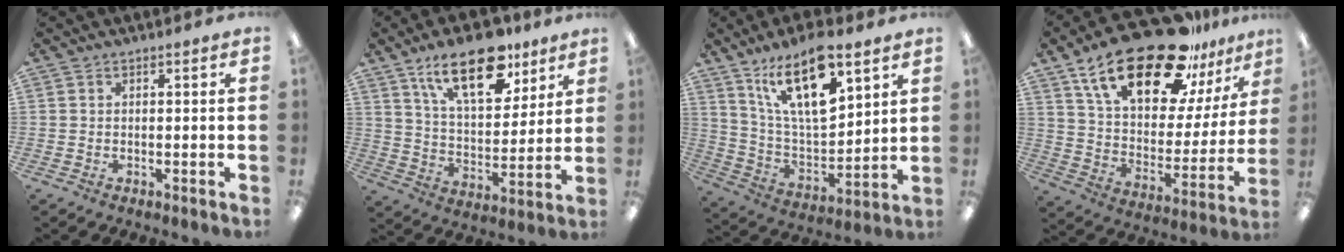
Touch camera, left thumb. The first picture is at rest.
{"total": 19.6, "force": [12.3, 9.0, 12.3], "torque": [-0.188, -0.056, 0.207]}
{"total": 20.0, "force": [12.0, 7.8, 14.0], "torque": [-0.246, -0.059, 0.201]}
{"total": 26.6, "force": [18.3, 10.6, 16.2], "torque": [-0.262, -0.111, 0.311]}